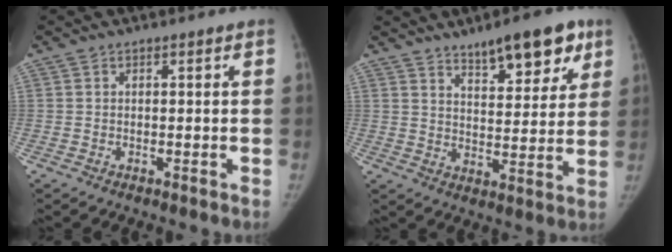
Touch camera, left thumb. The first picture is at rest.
{"total": 13.2, "force": [8.6, 4.7, 8.9], "torque": [-0.091, -0.037, 0.130]}